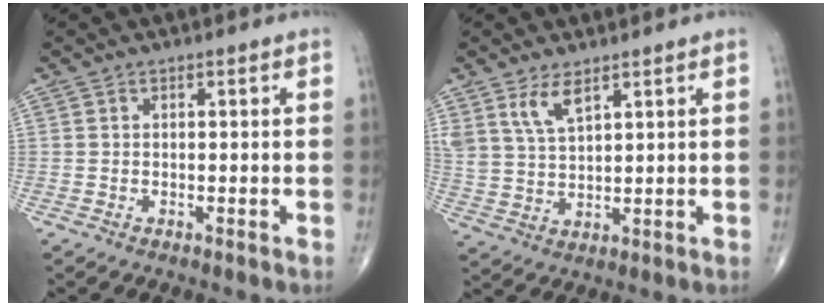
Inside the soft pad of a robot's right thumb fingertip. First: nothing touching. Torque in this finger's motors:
{"motor_torque": [0.04, 0.09, 0.62, 0.61, 0.05]}